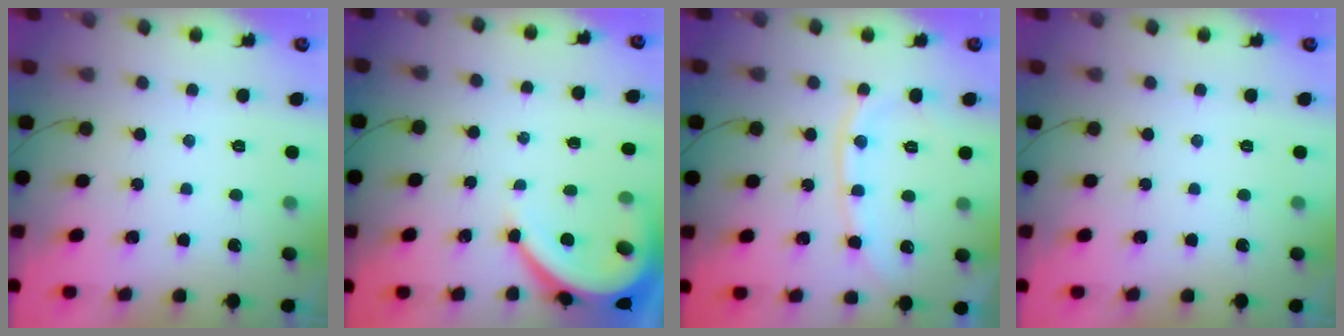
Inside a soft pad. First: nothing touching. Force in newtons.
{"total": 7.7, "press": 7.6, "slide": 1.1}
{"total": 11.1, "press": 11.0, "slide": 1.6}
{"total": 0.0}